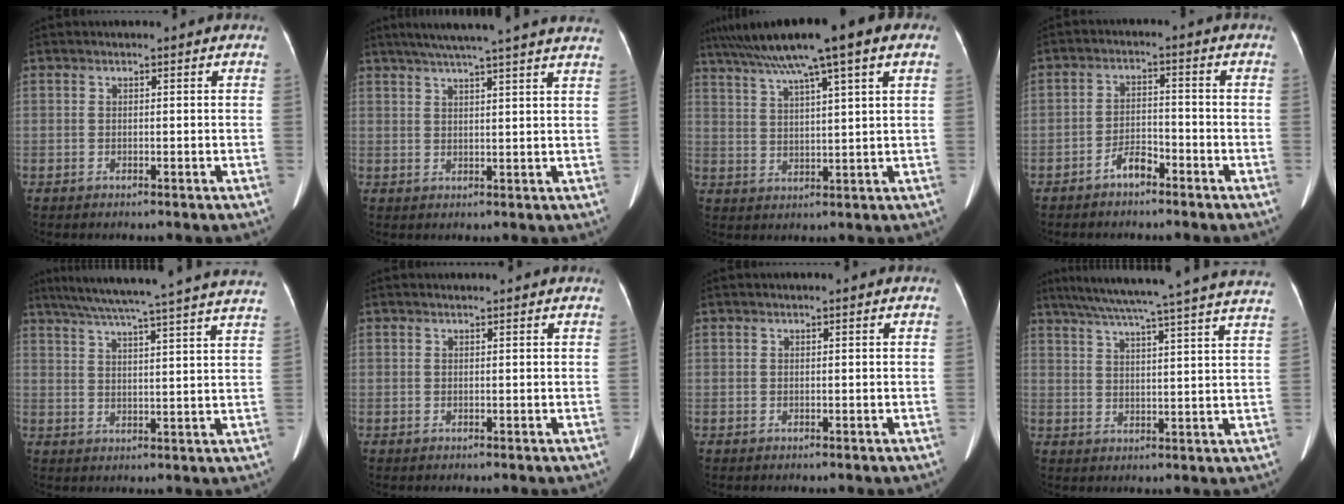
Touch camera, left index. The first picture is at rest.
{"total": 19.0, "force": [16.2, -0.1, 10.0], "torque": [-0.160, 0.025, 0.207]}
{"total": 14.2, "force": [9.4, 0.8, 10.5], "torque": [-0.173, 0.050, 0.141]}
{"total": 3.8, "force": [-2.9, 1.4, 2.0], "torque": [-0.040, 0.010, -0.051]}
{"total": 26.0, "force": [23.0, -0.8, 12.1], "torque": [-0.200, -0.011, 0.294]}
{"total": 1.9, "force": [1.9, 0.0, 0.6], "torque": [-0.010, 0.015, 0.022]}
{"total": 0.0}
{"total": 27.5, "force": [24.2, -0.5, 12.9], "torque": [-0.213, -0.015, 0.308]}